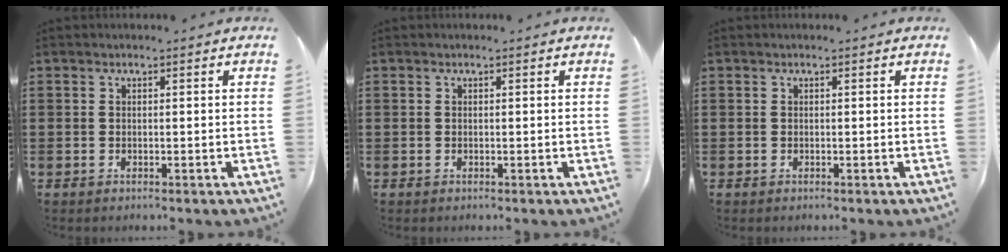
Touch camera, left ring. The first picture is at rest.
{"total": 0.0}
{"total": 0.0}